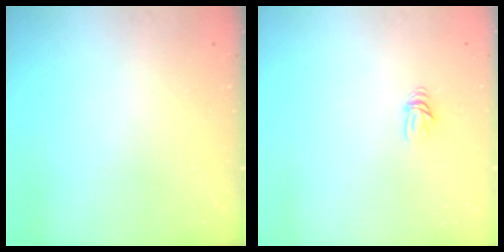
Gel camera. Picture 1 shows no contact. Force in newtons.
{"total": 4.2, "press": 4.2, "slide": 0.5}